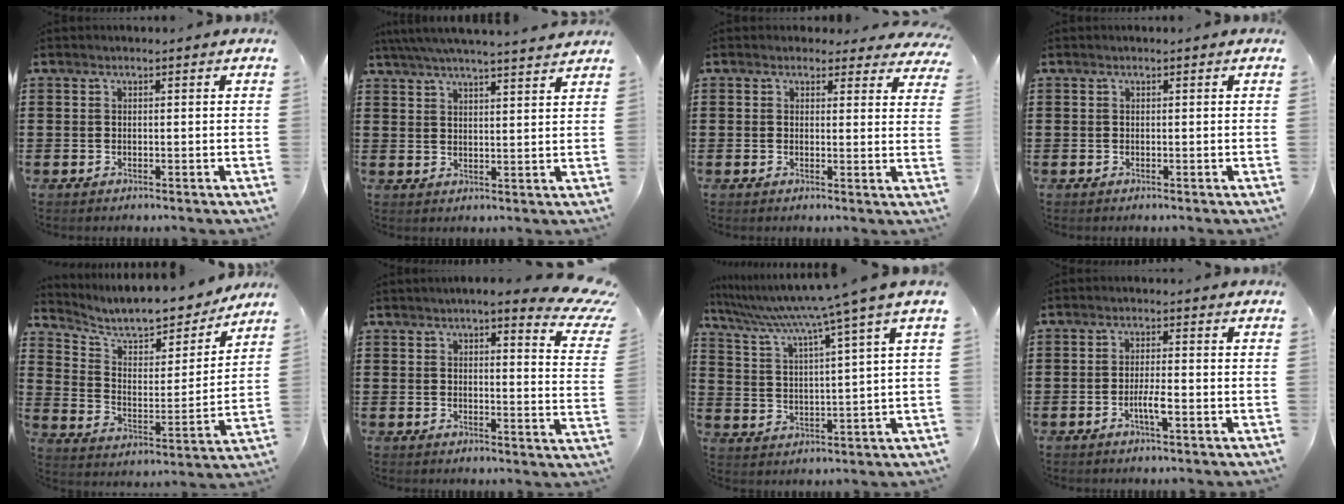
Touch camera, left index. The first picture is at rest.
{"total": 5.0, "force": [4.6, -0.3, 1.8], "torque": [-0.050, -0.019, 0.082]}
{"total": 2.7, "force": [2.3, 1.2, 0.8], "torque": [-0.017, -0.003, 0.040]}
{"total": 0.0}
{"total": 9.3, "force": [8.5, 1.6, 3.5], "torque": [-0.090, -0.064, 0.144]}
{"total": 5.7, "force": [4.7, 0.5, 3.1], "torque": [-0.062, -0.019, 0.079]}
{"total": 6.9, "force": [5.2, -1.7, 4.2], "torque": [-0.103, -0.043, 0.078]}
{"total": 3.1, "force": [-1.1, 0.5, 2.9], "torque": [-0.050, 0.003, -0.021]}